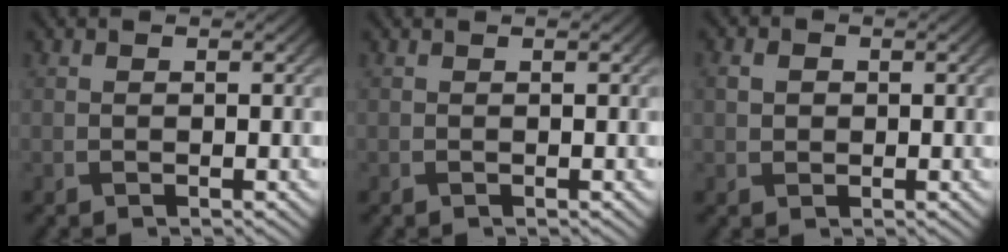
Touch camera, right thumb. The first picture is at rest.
{"total": 0.0}
{"total": 2.0, "force": [0.4, 1.6, 1.0], "torque": [-0.029, 0.000, 0.005]}